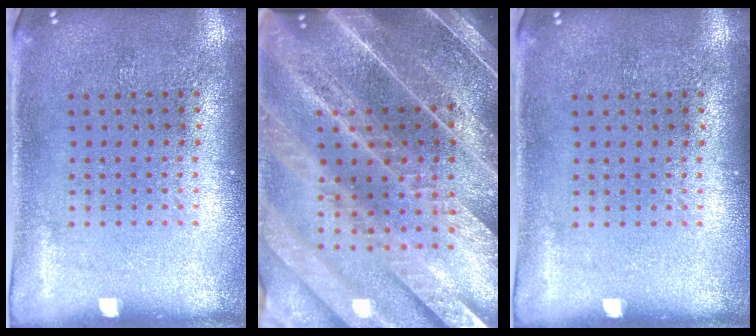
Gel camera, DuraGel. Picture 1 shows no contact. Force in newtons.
{"total": 5.0, "press": 4.3, "slide": 2.6}
{"total": 0.0}